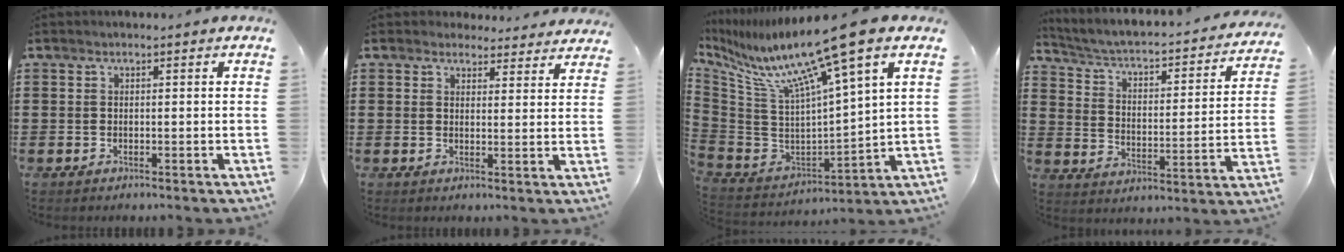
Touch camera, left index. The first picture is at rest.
{"total": 3.7, "force": [3.5, 1.1, 0.5], "torque": [-0.014, -0.013, 0.065]}
{"total": 13.1, "force": [8.5, -0.1, 9.9], "torque": [-0.223, -0.063, 0.128]}
{"total": 2.6, "force": [1.9, 0.6, 1.7], "torque": [-0.048, -0.029, 0.020]}